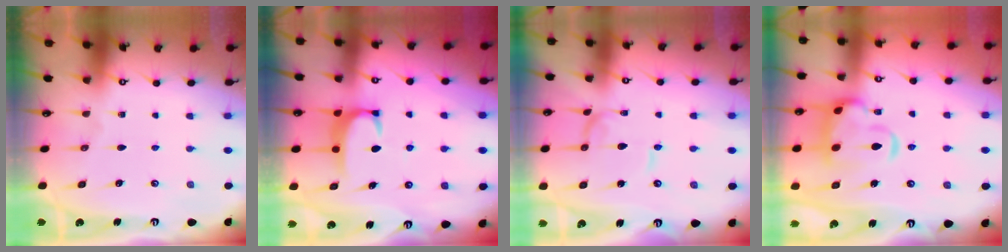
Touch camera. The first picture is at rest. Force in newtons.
{"total": 1.8, "press": 1.7, "slide": 0.5}
{"total": 0.6, "press": 0.6, "slide": 0.1}
{"total": 7.7, "press": 7.5, "slide": 1.7}